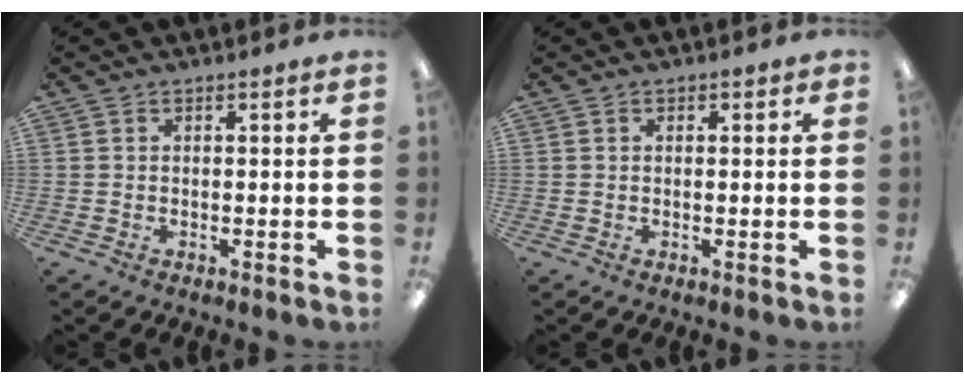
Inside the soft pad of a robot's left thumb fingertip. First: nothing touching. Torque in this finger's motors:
{"motor_torque": [-0.13, -0.08, -0.19, -0.29, 0.02]}